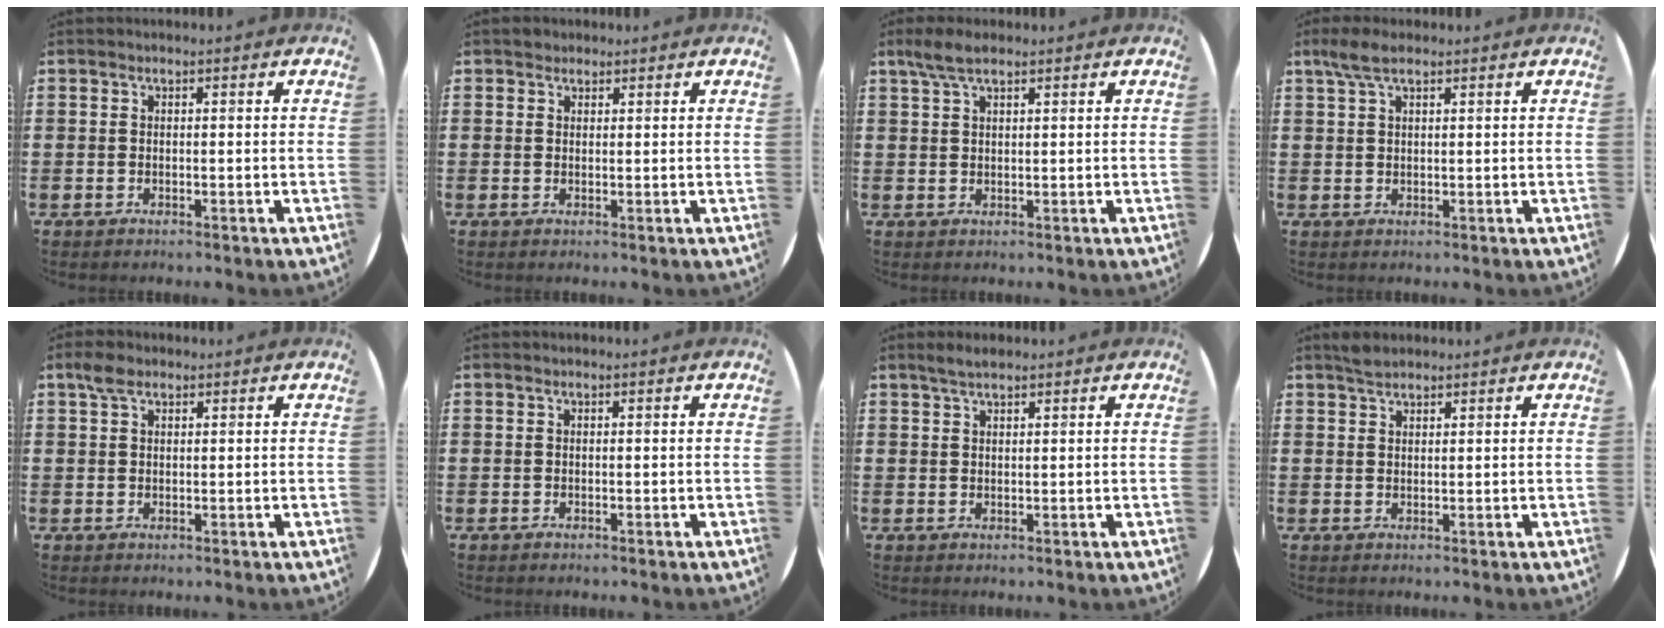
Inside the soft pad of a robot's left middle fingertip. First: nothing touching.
{"total": 1.1, "force": [1.0, 0.5, 0.0], "torque": [0.006, -0.001, 0.019]}
{"total": 3.2, "force": [2.3, 0.9, 2.1], "torque": [-0.046, 0.004, 0.042]}
{"total": 3.1, "force": [2.0, 1.0, 2.2], "torque": [-0.047, 0.003, 0.038]}
{"total": 2.4, "force": [1.7, 1.2, 1.2], "torque": [-0.019, 0.002, 0.029]}
{"total": 0.0}
{"total": 2.0, "force": [1.7, 0.3, 1.0], "torque": [-0.014, 0.000, 0.029]}
{"total": 1.8, "force": [1.7, 0.4, 0.4], "torque": [-0.011, 0.003, 0.033]}